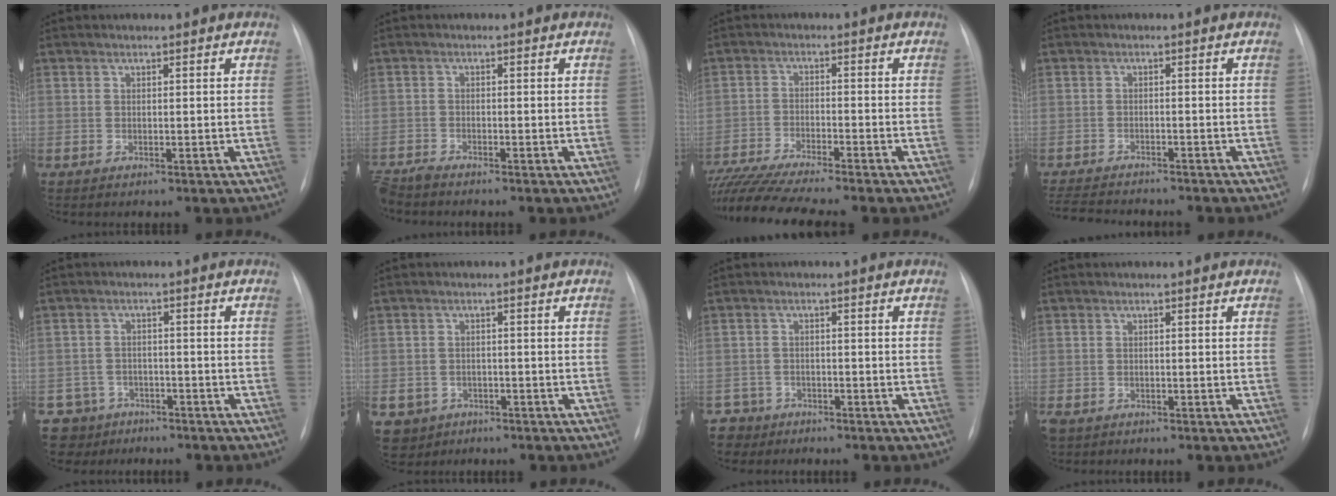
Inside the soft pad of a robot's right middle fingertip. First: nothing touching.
{"total": 3.5, "force": [-3.4, 0.3, 0.8], "torque": [-0.012, -0.014, -0.065]}
{"total": 13.7, "force": [-12.0, -0.4, 6.5], "torque": [-0.112, -0.023, -0.199]}
{"total": 10.7, "force": [-9.7, 2.1, 4.0], "torque": [-0.074, -0.010, -0.139]}
{"total": 6.2, "force": [-4.4, 4.4, -0.6], "torque": [0.015, 0.010, -0.071]}
{"total": 5.1, "force": [-2.7, 4.3, 0.5], "torque": [-0.010, 0.008, -0.038]}
{"total": 4.4, "force": [-3.2, 2.9, -0.8], "torque": [0.016, 0.006, -0.059]}
{"total": 3.3, "force": [-2.1, 2.3, 1.1], "torque": [-0.023, -0.003, -0.033]}